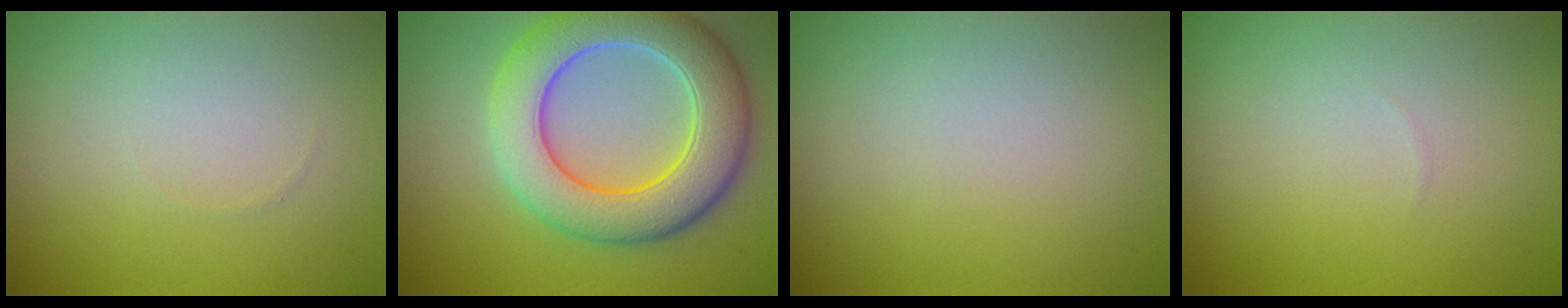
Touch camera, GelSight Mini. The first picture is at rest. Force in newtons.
{"total": 8.6, "press": 8.6, "slide": 0.3}
{"total": 0.0}
{"total": 0.0}